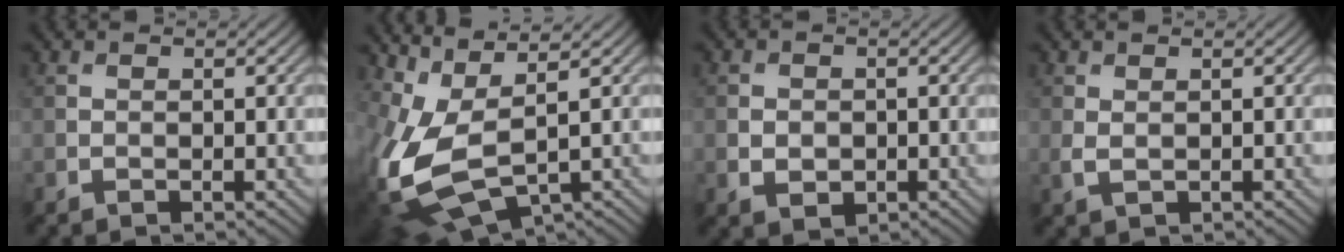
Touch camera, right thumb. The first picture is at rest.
{"total": 11.7, "force": [0.6, 5.7, 10.2], "torque": [-0.264, -0.022, 0.031]}
{"total": 2.5, "force": [-0.5, 2.0, 1.4], "torque": [-0.031, -0.007, -0.009]}
{"total": 1.5, "force": [0.3, 1.0, 1.1], "torque": [-0.032, -0.002, 0.009]}